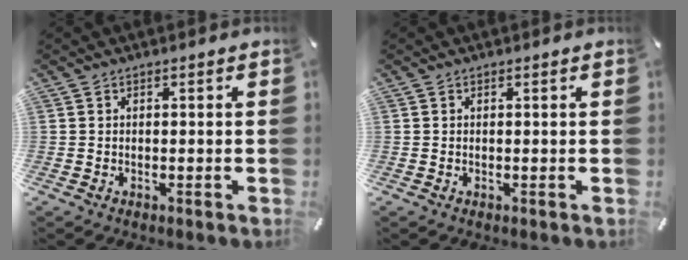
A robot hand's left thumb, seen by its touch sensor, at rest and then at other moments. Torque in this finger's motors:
{"motor_torque": [-0.16, -0.05, -0.05, -0.01, 0.00]}